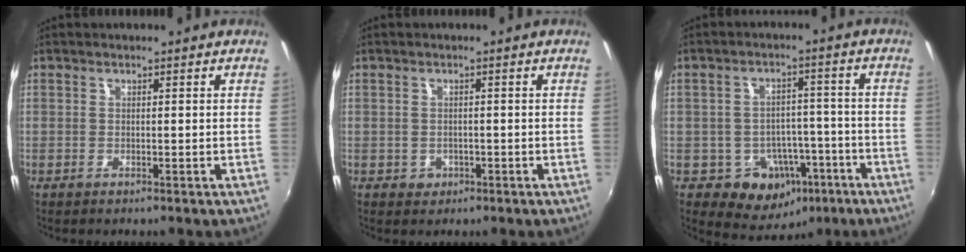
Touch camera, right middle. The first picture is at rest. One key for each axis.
{"total": 1.9, "fx": -0.6, "fy": 1.8, "fz": 0.5, "tx": -0.010, "ty": -0.003, "tz": -0.005}
{"total": 9.9, "fx": -4.7, "fy": 7.9, "fz": 3.8, "tx": -0.075, "ty": 0.026, "tz": -0.040}